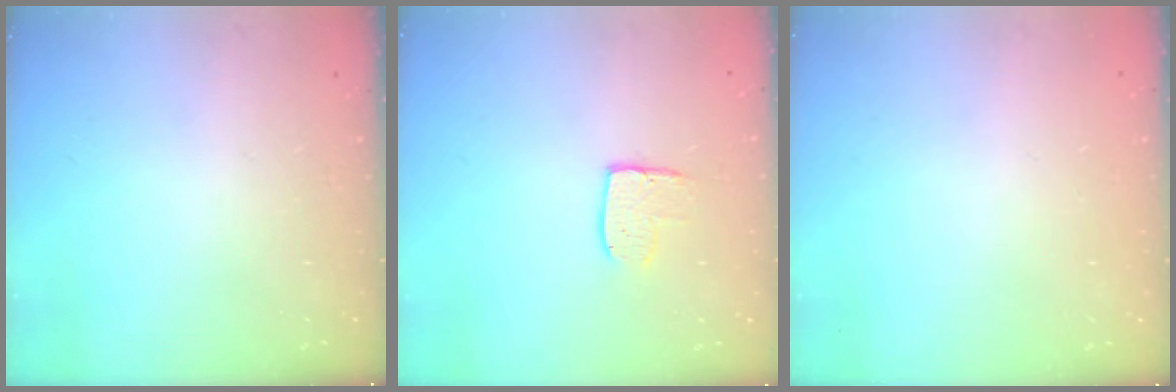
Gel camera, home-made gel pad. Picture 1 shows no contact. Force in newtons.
{"total": 8.4, "press": 8.4, "slide": 0.3}
{"total": 0.0}